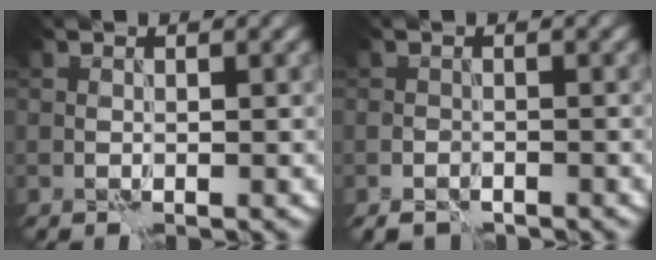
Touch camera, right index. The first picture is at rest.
{"total": 1.6, "force": [-1.4, 0.7, 0.4], "torque": [-0.009, -0.001, -0.026]}